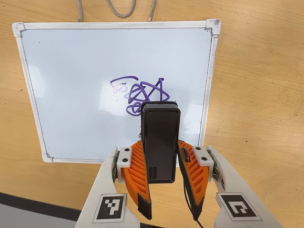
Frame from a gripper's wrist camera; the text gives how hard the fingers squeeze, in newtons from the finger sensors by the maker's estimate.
{"total": 4.6, "left": 3.2, "right": 5.9}